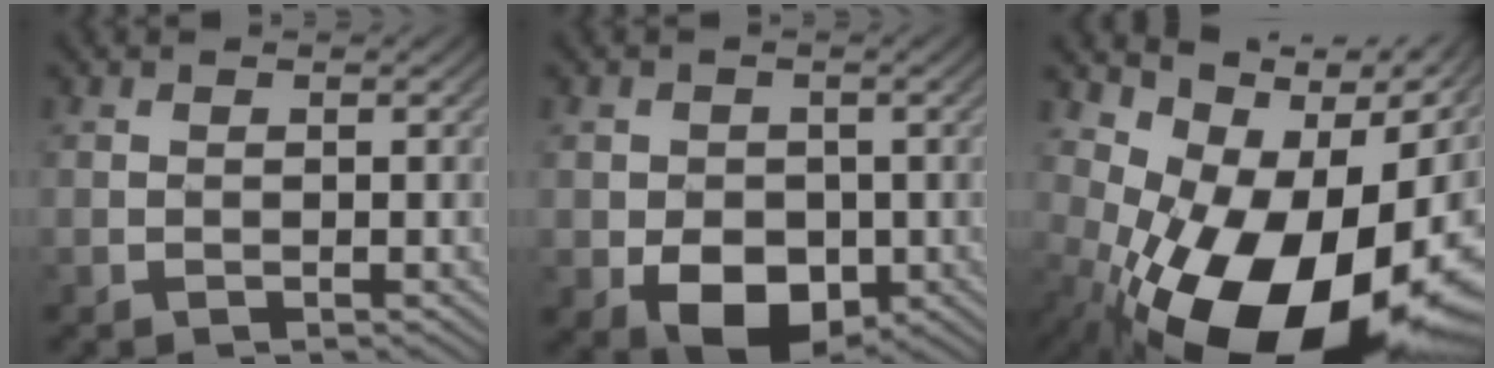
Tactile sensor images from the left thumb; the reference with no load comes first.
{"total": 7.1, "force": [-2.7, 5.0, 4.1], "torque": [-0.096, -0.017, -0.051]}
{"total": 18.8, "force": [-7.9, 10.5, 13.4], "torque": [-0.179, -0.030, -0.118]}